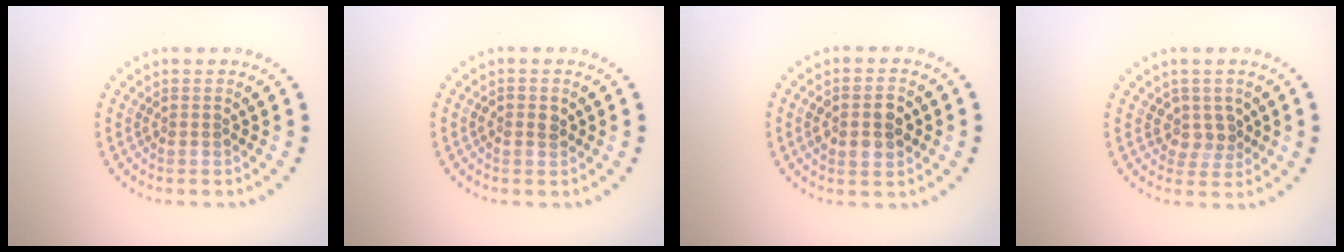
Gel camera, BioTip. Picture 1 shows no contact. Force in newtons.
{"total": 1.2, "press": 1.2, "slide": 0.0}
{"total": 3.8, "press": 3.7, "slide": 0.3}
{"total": 2.2, "press": 1.7, "slide": 1.4}